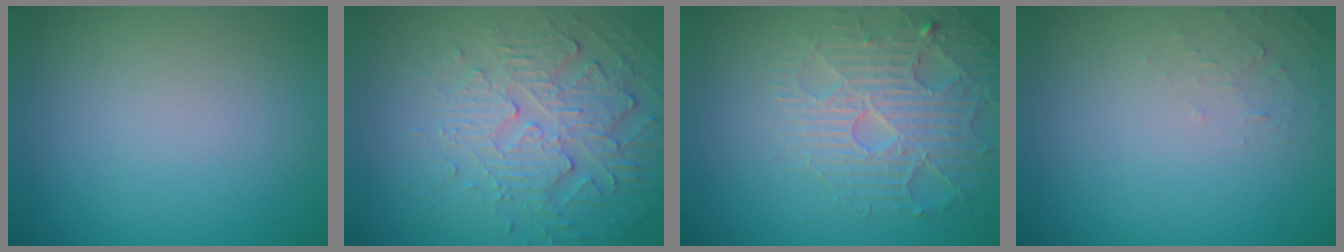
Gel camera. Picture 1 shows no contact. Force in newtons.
{"total": 5.7, "press": 3.7, "slide": 4.3}
{"total": 4.6, "press": 4.3, "slide": 1.7}
{"total": 0.9, "press": 0.9, "slide": 0.1}